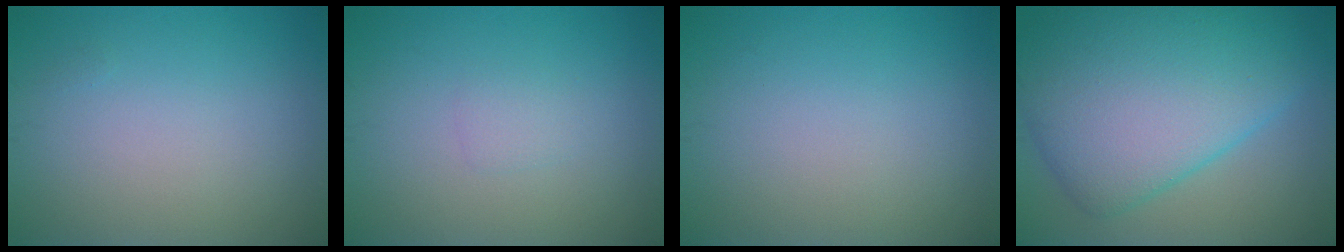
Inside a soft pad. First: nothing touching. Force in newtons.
{"total": 0.9, "press": 0.9, "slide": 0.1}
{"total": 0.0}
{"total": 11.6, "press": 11.6, "slide": 0.2}